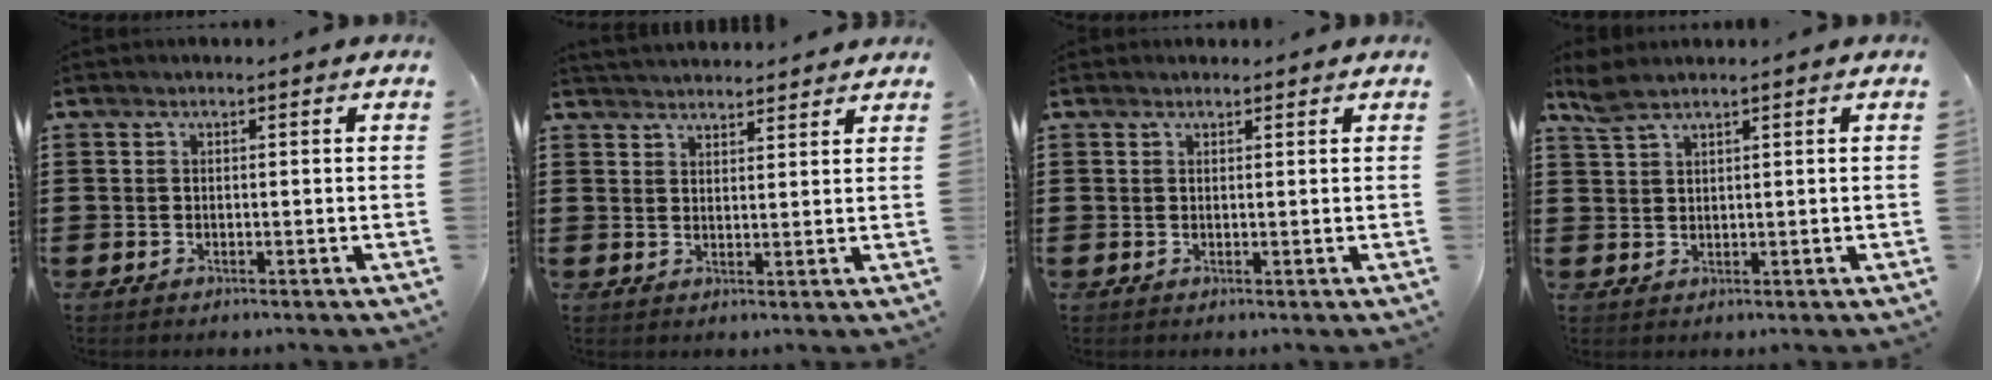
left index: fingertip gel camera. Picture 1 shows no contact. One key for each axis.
{"total": 2.9, "fx": 2.9, "fy": 0.0, "fz": -0.1, "tx": -0.006, "ty": -0.007, "tz": 0.055}
{"total": 0.9, "fx": 0.9, "fy": 0.3, "fz": 0.2, "tx": -0.005, "ty": 0.001, "tz": 0.018}
{"total": 2.6, "fx": 2.0, "fy": 0.5, "fz": 1.5, "tx": -0.034, "ty": 0.001, "tz": 0.038}